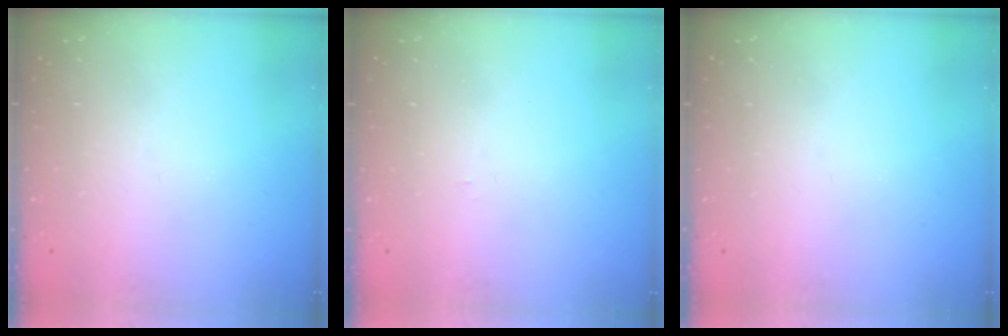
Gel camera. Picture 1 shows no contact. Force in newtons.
{"total": 2.2, "press": 2.2, "slide": 0.3}
{"total": 0.0}